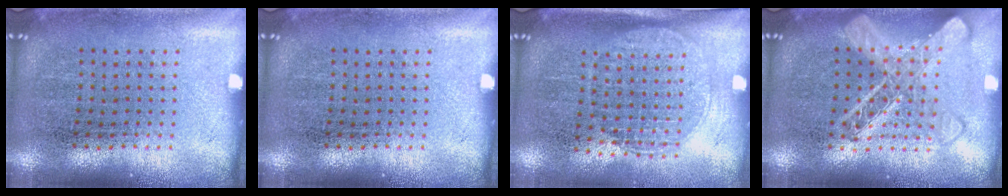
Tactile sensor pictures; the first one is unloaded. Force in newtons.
{"total": 0.0}
{"total": 1.5, "press": 1.3, "slide": 0.8}
{"total": 2.9, "press": 2.8, "slide": 0.5}